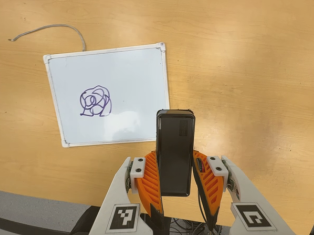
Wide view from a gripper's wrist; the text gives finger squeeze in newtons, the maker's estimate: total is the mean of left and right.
{"total": 4.4, "left": 2.9, "right": 5.9}